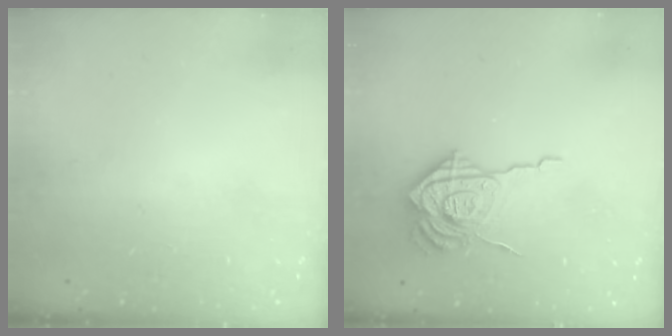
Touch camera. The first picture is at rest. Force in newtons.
{"total": 16.2, "press": 16.1, "slide": 1.7}